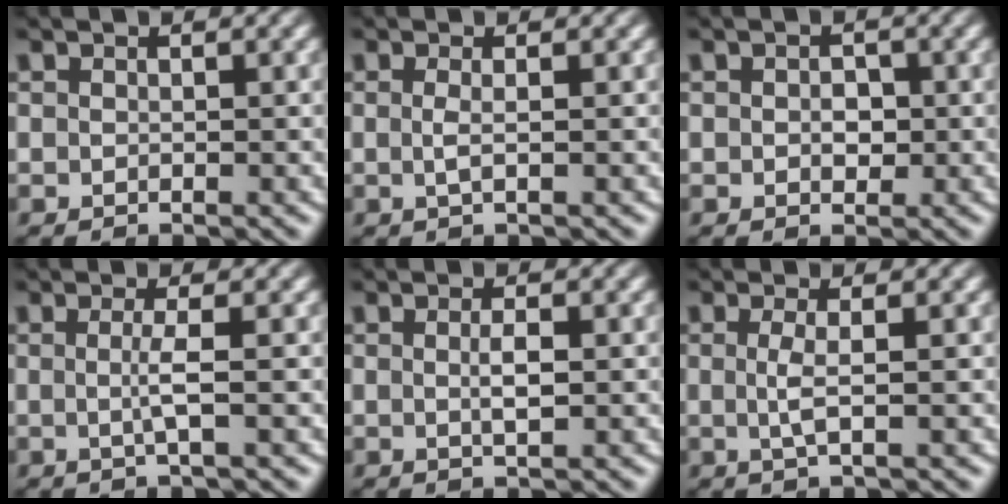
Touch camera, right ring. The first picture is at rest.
{"total": 1.1, "force": [-0.3, -0.6, 0.9], "torque": [-0.029, -0.013, 0.000]}
{"total": 1.2, "force": [-0.2, 1.0, 0.6], "torque": [-0.009, -0.003, -0.003]}
{"total": 1.9, "force": [-0.3, -0.9, 1.6], "torque": [-0.040, -0.008, -0.004]}
{"total": 1.4, "force": [-0.1, -0.3, 1.3], "torque": [-0.029, -0.006, -0.002]}
{"total": 1.7, "force": [-0.1, -0.5, 1.6], "torque": [-0.038, -0.012, 0.004]}